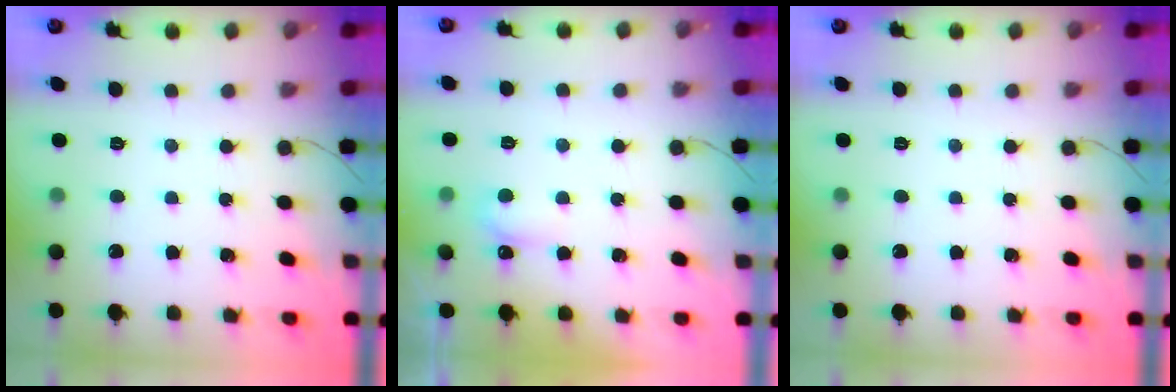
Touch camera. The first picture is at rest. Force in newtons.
{"total": 3.9, "press": 3.8, "slide": 0.8}
{"total": 0.0}